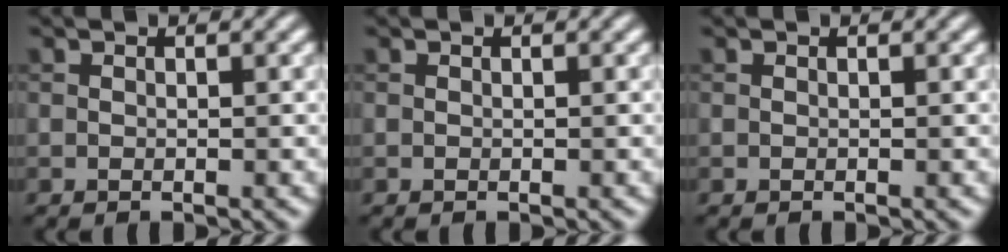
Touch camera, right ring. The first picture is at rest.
{"total": 0.0}
{"total": 0.0}